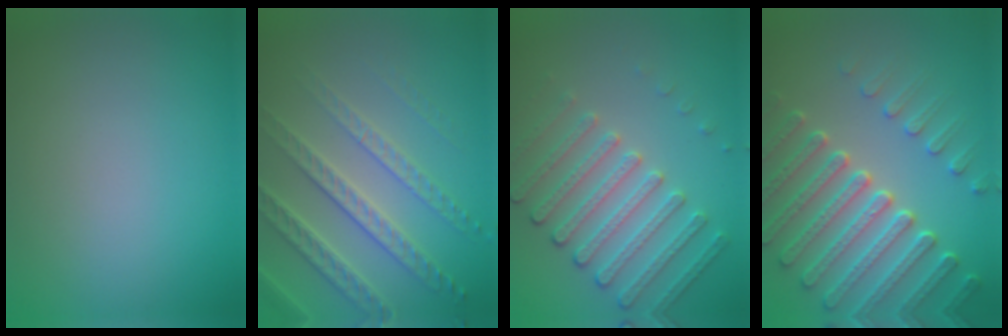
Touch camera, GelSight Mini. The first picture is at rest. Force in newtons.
{"total": 4.7, "press": 4.0, "slide": 2.4}
{"total": 4.2, "press": 3.8, "slide": 1.8}
{"total": 7.3, "press": 5.7, "slide": 4.6}